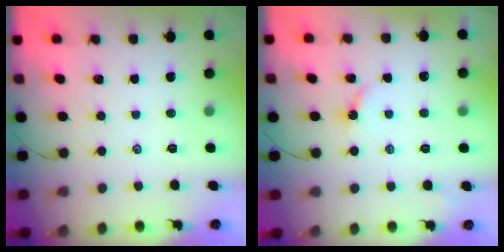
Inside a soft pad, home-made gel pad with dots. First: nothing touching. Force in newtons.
{"total": 2.6, "press": 2.6, "slide": 0.3}